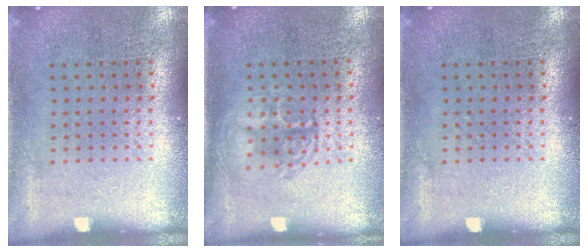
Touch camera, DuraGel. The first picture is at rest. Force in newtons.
{"total": 1.4, "press": 1.3, "slide": 0.5}
{"total": 0.0}